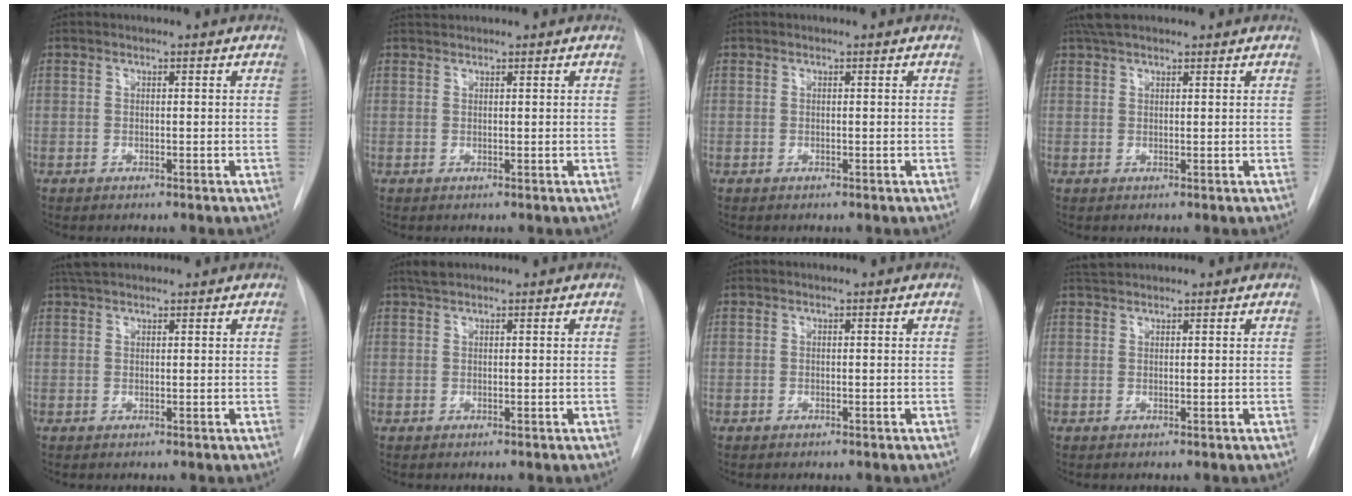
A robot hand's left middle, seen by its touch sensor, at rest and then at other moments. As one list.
[{"total": 1.0, "force": [1.0, -0.1, 0.0], "torque": [-0.005, 0.010, 0.024]}, {"total": 0.0}, {"total": 4.0, "force": [3.3, 1.2, 1.8], "torque": [-0.035, 0.027, 0.060]}, {"total": 3.4, "force": [3.0, 1.0, 1.3], "torque": [-0.024, 0.025, 0.054]}, {"total": 1.4, "force": [1.3, 0.3, 0.7], "torque": [-0.016, 0.011, 0.025]}, {"total": 0.0}, {"total": 2.0, "force": [2.0, 0.2, 0.4], "torque": [-0.011, 0.016, 0.038]}]